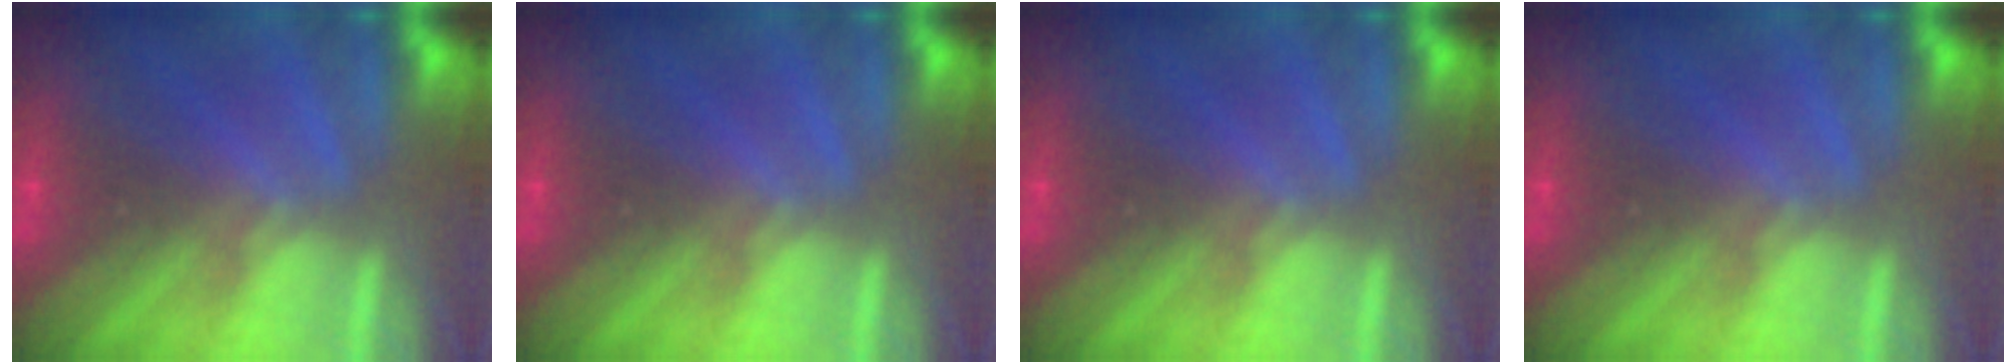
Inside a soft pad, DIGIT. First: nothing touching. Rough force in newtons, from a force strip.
{"total": 0.0}
{"total": 0.0}
{"total": 0.0}